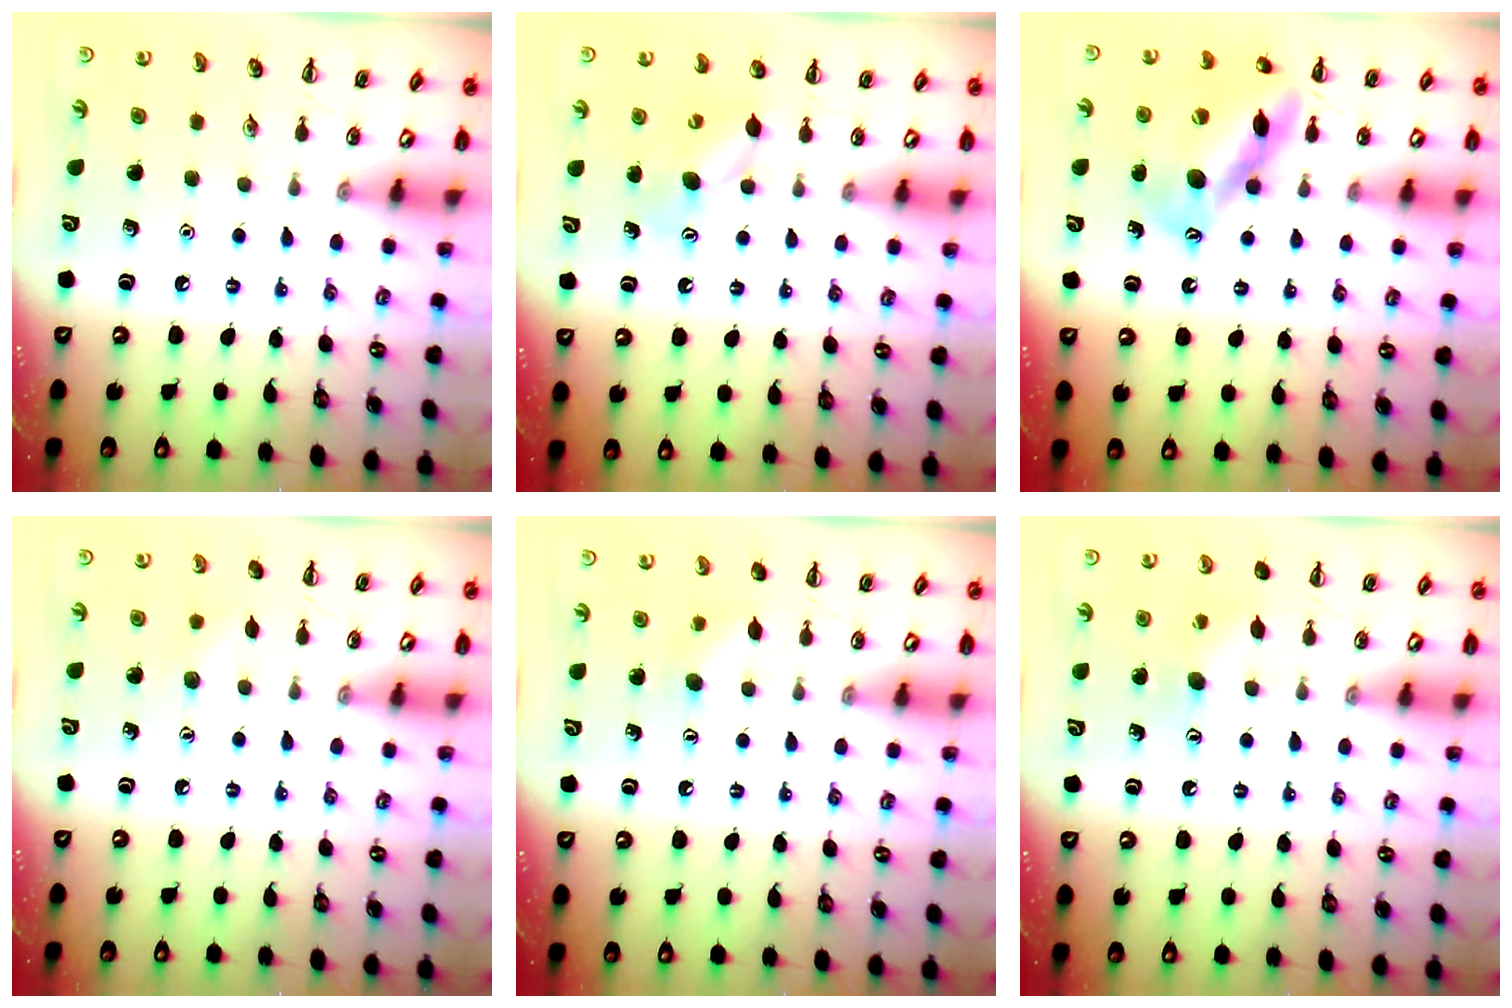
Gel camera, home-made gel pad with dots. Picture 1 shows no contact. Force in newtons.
{"total": 6.0, "press": 5.9, "slide": 1.3}
{"total": 13.6, "press": 13.2, "slide": 3.6}
{"total": 5.1, "press": 4.9, "slide": 1.3}
{"total": 6.3, "press": 6.1, "slide": 1.5}
{"total": 6.8, "press": 6.6, "slide": 1.6}